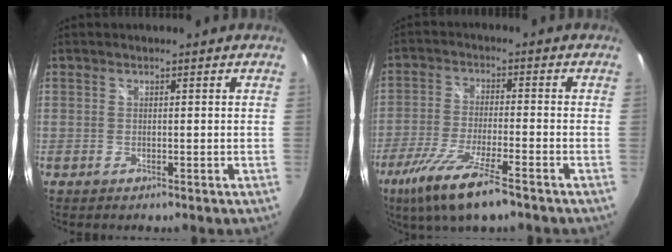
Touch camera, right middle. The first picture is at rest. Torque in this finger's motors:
{"motor_torque": [1.08, -1.06, 0.75, 0.21]}